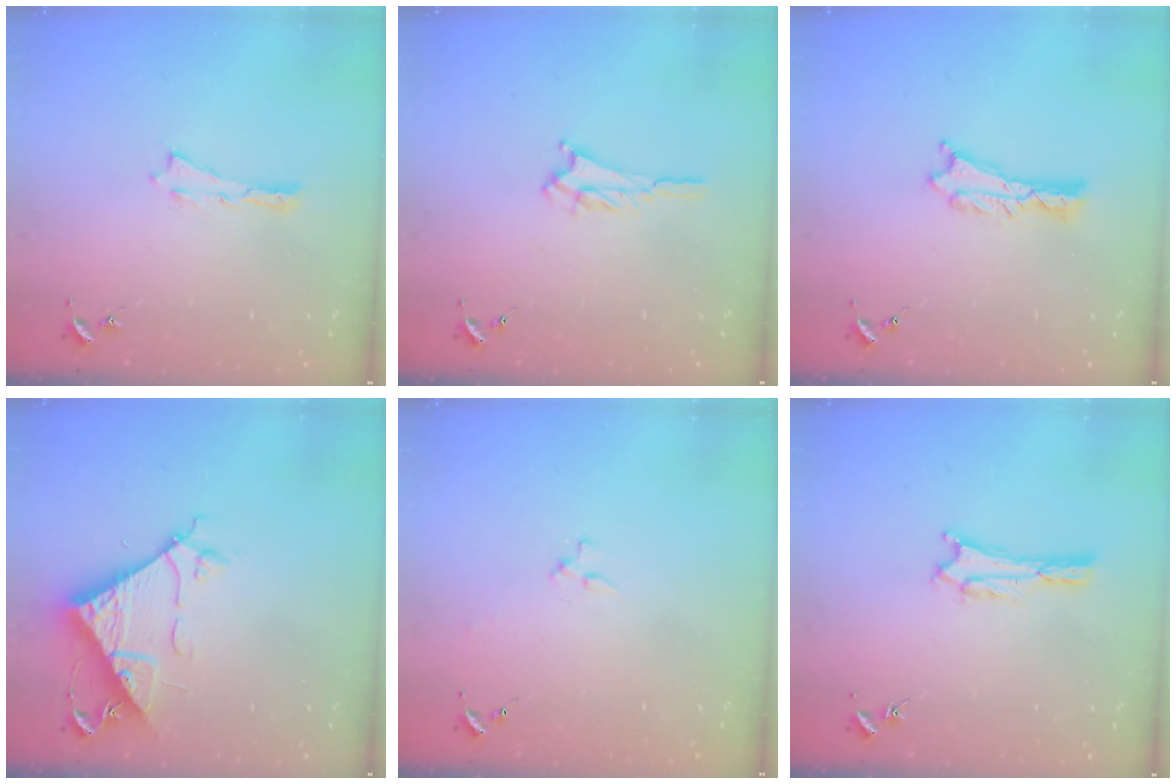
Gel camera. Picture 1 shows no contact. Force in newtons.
{"total": 1.7, "press": 1.6, "slide": 0.3}
{"total": 0.7, "press": 0.7, "slide": 0.1}
{"total": 8.1, "press": 8.1, "slide": 0.9}
{"total": 2.3, "press": 2.3, "slide": 0.3}
{"total": 1.7, "press": 1.7, "slide": 0.3}